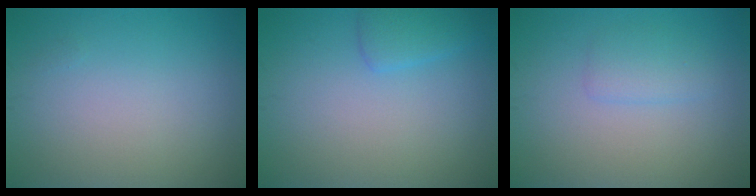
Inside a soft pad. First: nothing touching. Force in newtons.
{"total": 1.8, "press": 1.8, "slide": 0.2}
{"total": 1.7, "press": 1.7, "slide": 0.2}